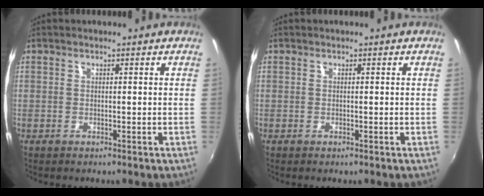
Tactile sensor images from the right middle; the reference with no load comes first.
{"total": 0.0}